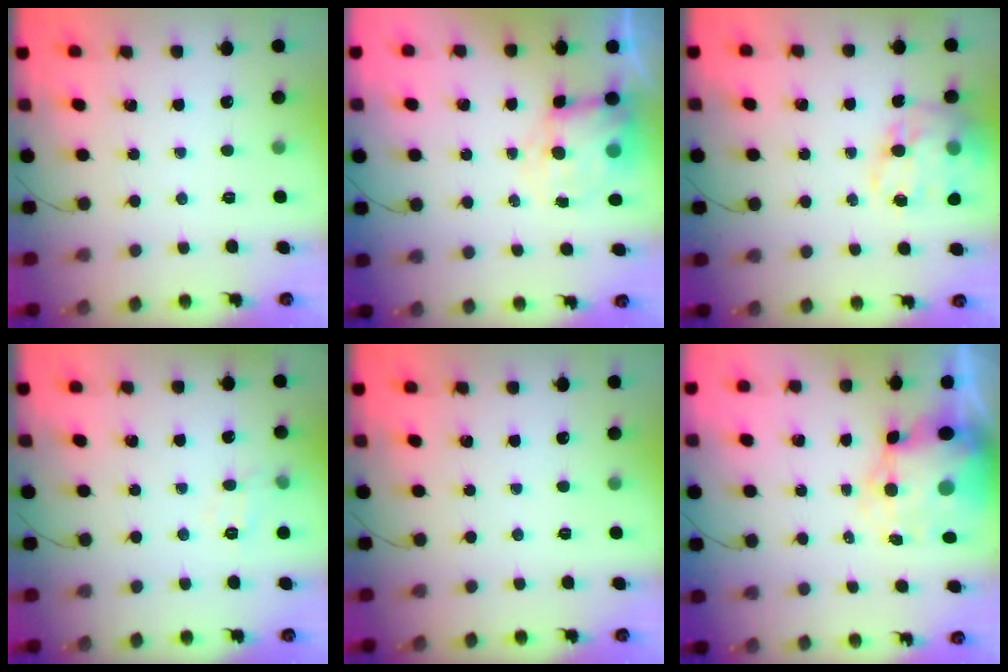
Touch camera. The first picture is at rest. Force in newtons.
{"total": 7.2, "press": 7.2, "slide": 0.7}
{"total": 17.3, "press": 16.9, "slide": 3.9}
{"total": 7.2, "press": 7.2, "slide": 1.0}
{"total": 0.0}
{"total": 8.4, "press": 7.9, "slide": 2.8}